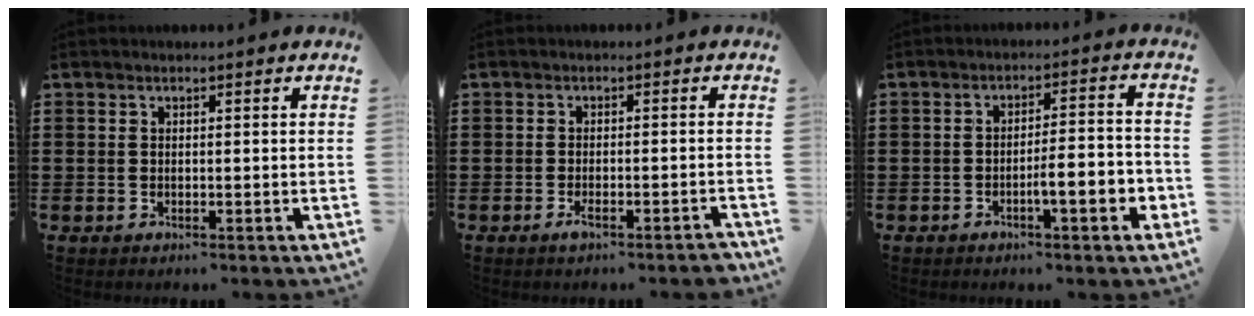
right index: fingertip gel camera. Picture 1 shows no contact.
{"total": 2.4, "force": [-1.6, 0.2, 1.8], "torque": [-0.031, 0.001, -0.029]}
{"total": 5.7, "force": [-2.3, 0.8, 5.1], "torque": [-0.084, -0.002, -0.041]}